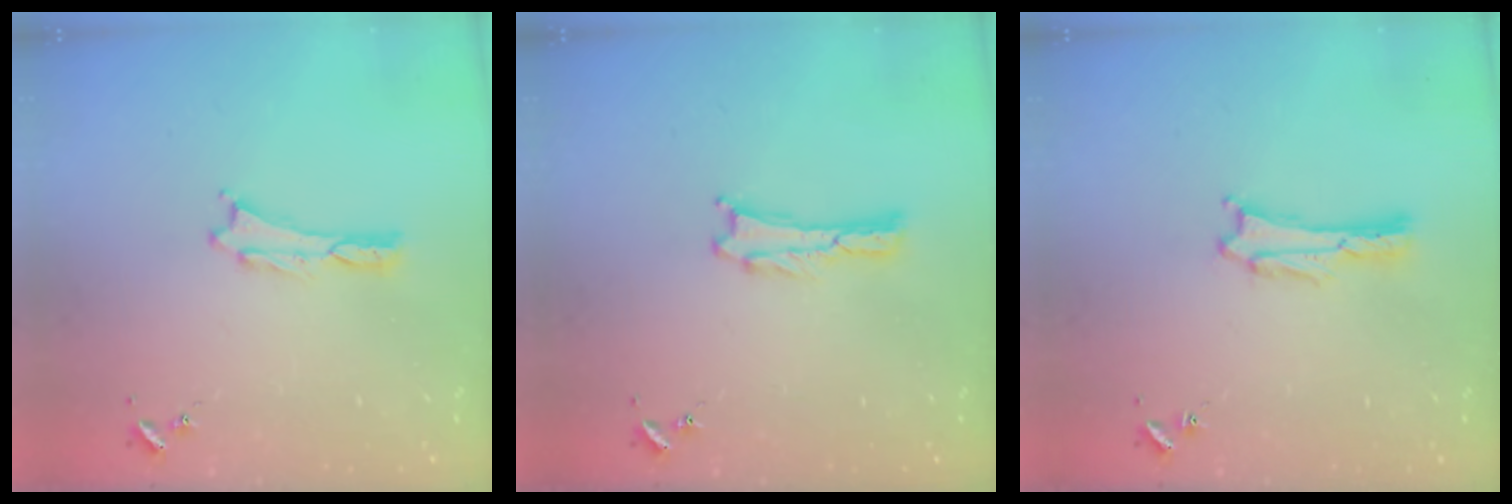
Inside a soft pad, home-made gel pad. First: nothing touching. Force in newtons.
{"total": 0.0}
{"total": 0.0}